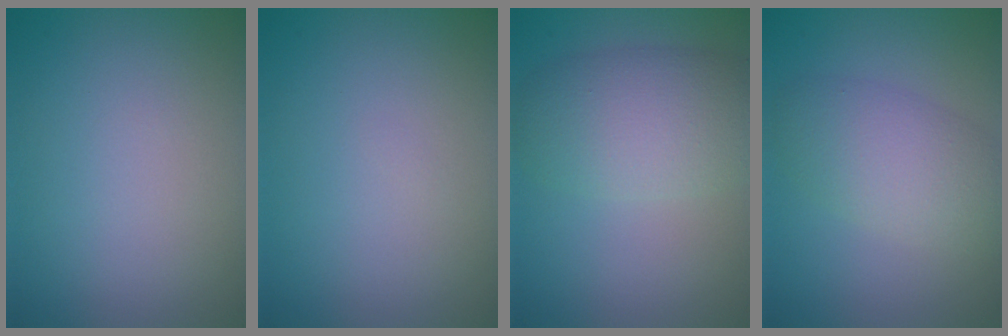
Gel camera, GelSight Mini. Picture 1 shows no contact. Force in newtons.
{"total": 0.0}
{"total": 6.1, "press": 6.1, "slide": 0.5}
{"total": 4.7, "press": 4.7, "slide": 0.3}